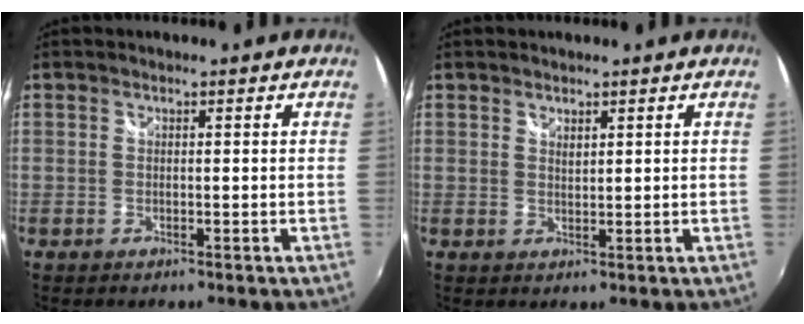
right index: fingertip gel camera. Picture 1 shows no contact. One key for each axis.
{"total": 1.3, "fx": 1.0, "fy": 0.5, "fz": 0.6, "tx": -0.007, "ty": 0.000, "tz": 0.017}